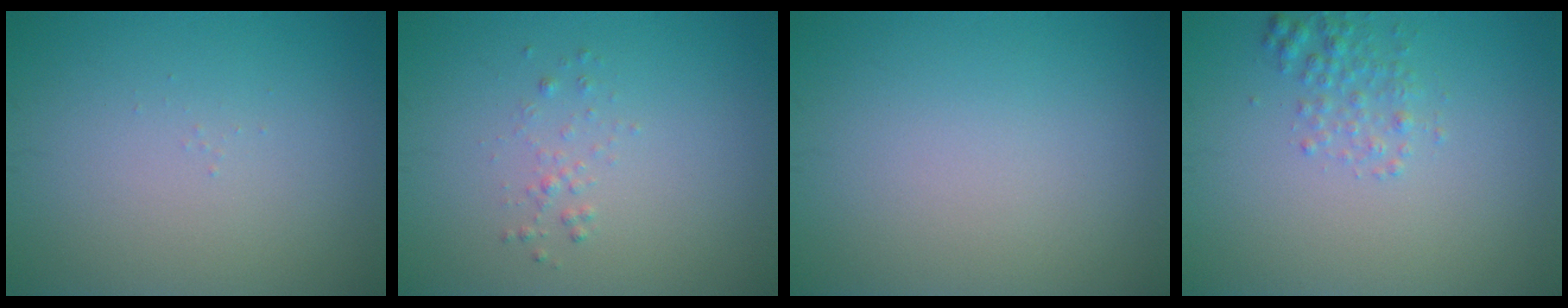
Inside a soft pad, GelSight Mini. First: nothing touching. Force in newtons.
{"total": 0.9, "press": 0.9, "slide": 0.0}
{"total": 0.0}
{"total": 1.7, "press": 1.7, "slide": 0.1}